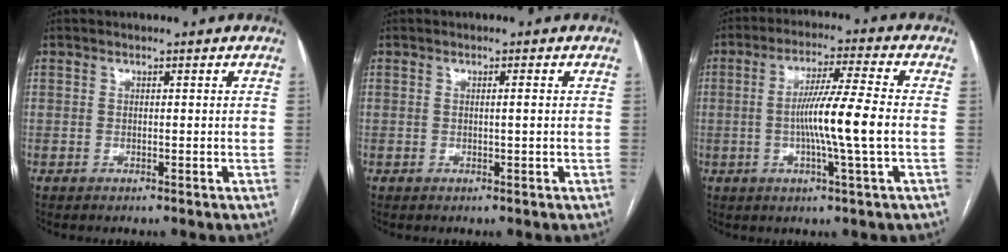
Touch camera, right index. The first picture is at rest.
{"total": 1.1, "force": [0.1, -0.1, 1.1], "torque": [-0.019, 0.000, 0.001]}
{"total": 10.2, "force": [-1.2, -0.9, 10.1], "torque": [-0.179, -0.003, -0.026]}